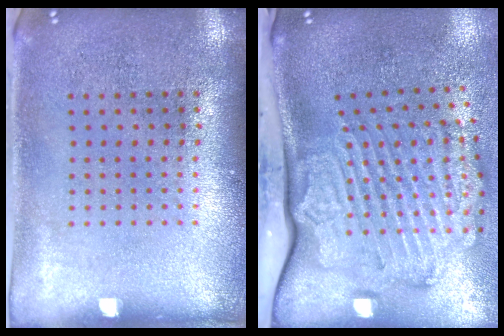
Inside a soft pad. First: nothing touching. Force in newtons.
{"total": 3.6, "press": 2.4, "slide": 2.6}